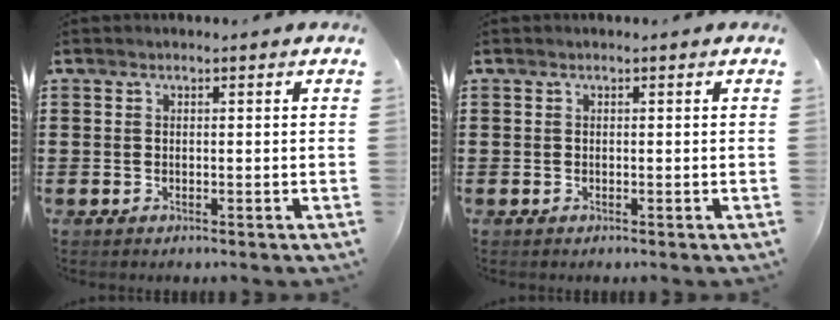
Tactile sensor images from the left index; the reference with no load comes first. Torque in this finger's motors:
{"motor_torque": [0.00, 0.00, 0.00, -0.01]}